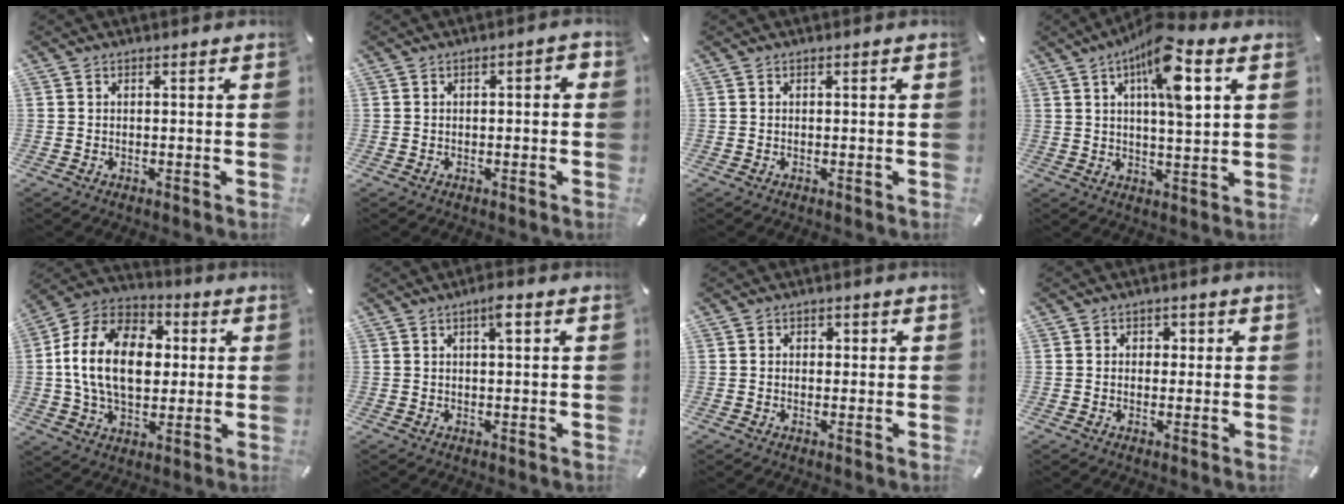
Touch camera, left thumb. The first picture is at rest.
{"total": 2.3, "force": [-0.8, 1.0, 1.9], "torque": [-0.031, 0.008, -0.015]}
{"total": 0.0}
{"total": 12.7, "force": [5.3, 3.5, 11.0], "torque": [-0.174, -0.015, 0.084]}
{"total": 18.5, "force": [0.7, 13.0, 13.2], "torque": [-0.279, 0.013, 0.005]}
{"total": 3.2, "force": [1.1, 0.8, 2.9], "torque": [-0.051, 0.001, 0.015]}
{"total": 1.5, "force": [-0.1, 1.3, 0.7], "torque": [-0.006, 0.004, -0.006]}
{"total": 2.1, "force": [-0.4, 1.8, 0.9], "torque": [-0.012, 0.006, -0.013]}